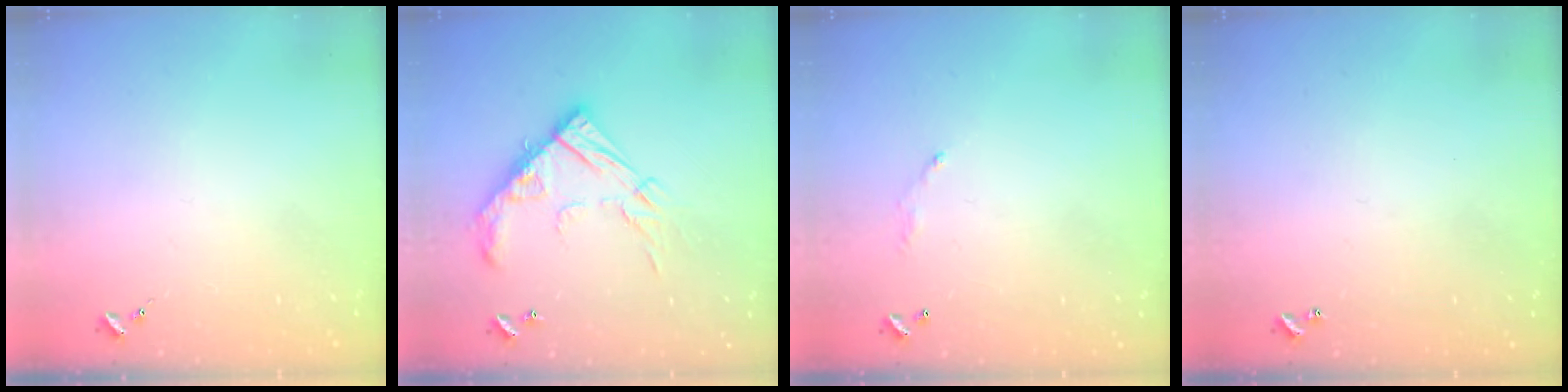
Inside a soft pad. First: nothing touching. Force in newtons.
{"total": 17.6, "press": 17.6, "slide": 1.2}
{"total": 4.0, "press": 4.0, "slide": 0.2}
{"total": 1.0, "press": 1.0, "slide": 0.2}